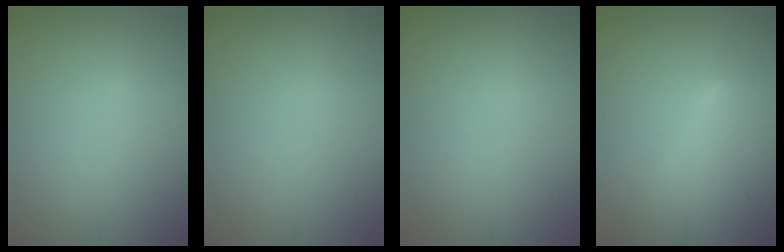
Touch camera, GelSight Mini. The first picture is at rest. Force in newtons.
{"total": 0.0}
{"total": 0.0}
{"total": 8.8, "press": 8.8, "slide": 0.4}